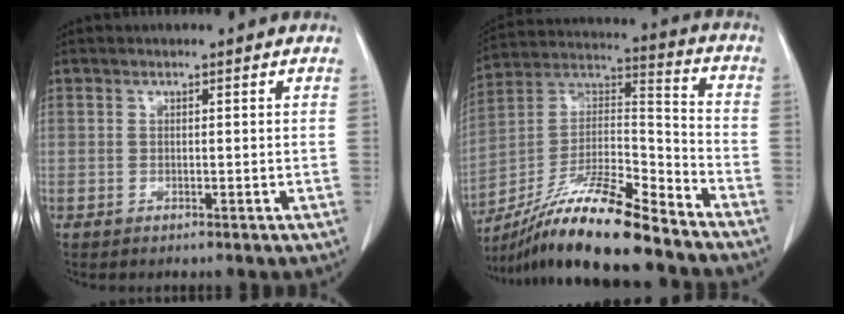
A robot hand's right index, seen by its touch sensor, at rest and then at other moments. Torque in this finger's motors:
{"motor_torque": [1.10, -1.04, 0.84, 0.21]}